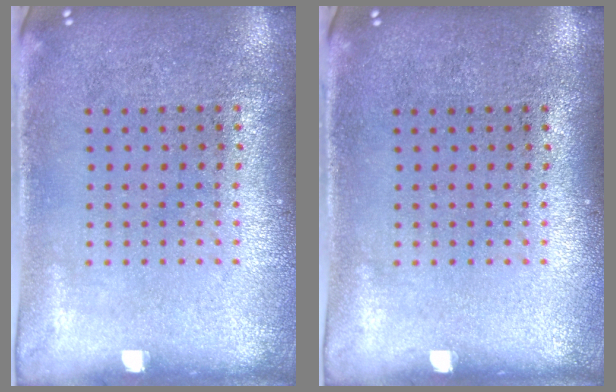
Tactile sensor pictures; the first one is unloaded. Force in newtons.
{"total": 0.0}